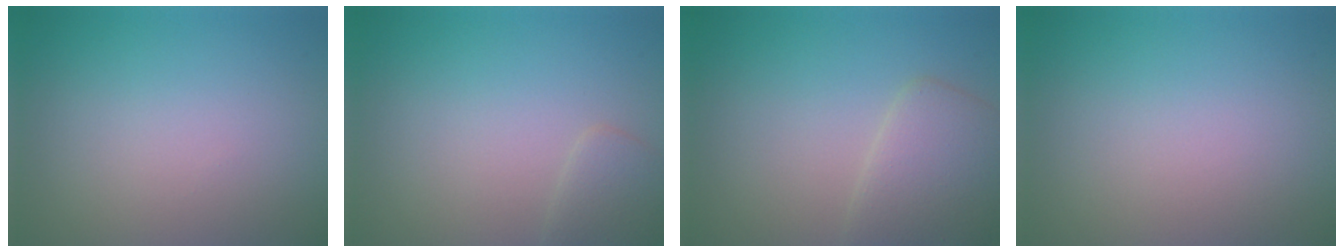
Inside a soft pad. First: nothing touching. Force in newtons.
{"total": 1.6, "press": 1.6, "slide": 0.0}
{"total": 3.8, "press": 3.8, "slide": 0.3}
{"total": 0.0}